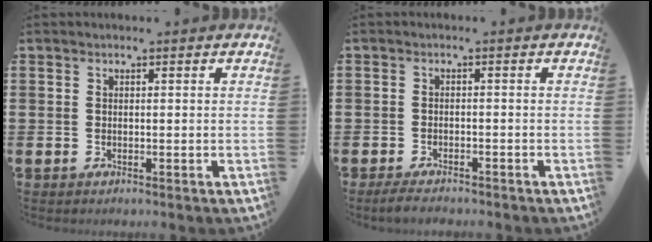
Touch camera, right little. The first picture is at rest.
{"total": 1.9, "force": [-1.7, 0.3, 0.8], "torque": [-0.014, 0.004, -0.033]}